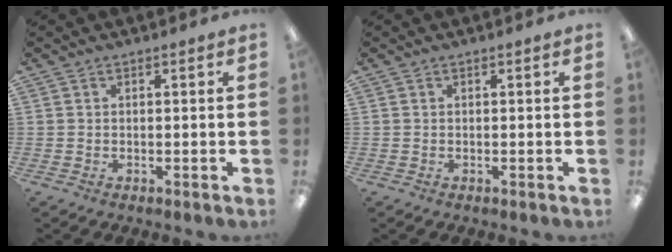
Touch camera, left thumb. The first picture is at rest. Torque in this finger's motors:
{"motor_torque": [-0.04, 0.01, 0.07, -0.08, 0.00]}